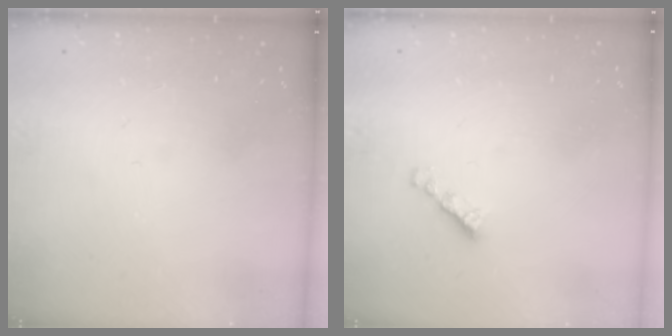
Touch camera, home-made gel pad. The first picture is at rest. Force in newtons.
{"total": 2.7, "press": 2.6, "slide": 0.7}